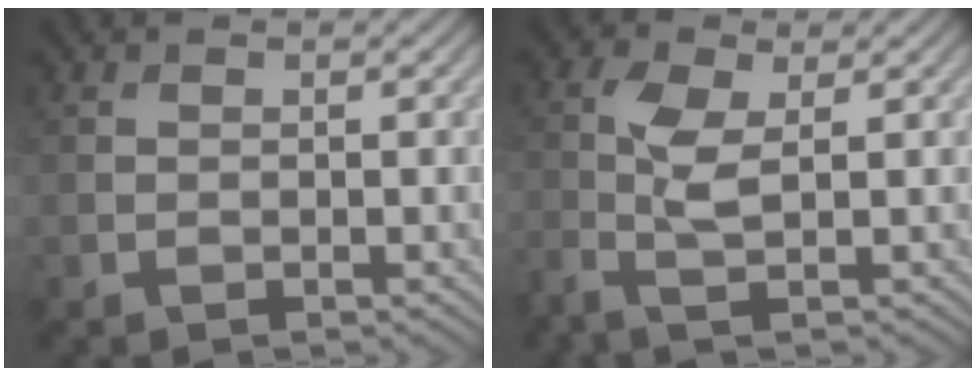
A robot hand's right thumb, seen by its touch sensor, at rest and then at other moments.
{"total": 3.5, "force": [-0.3, 0.7, 3.4], "torque": [-0.088, 0.003, -0.014]}